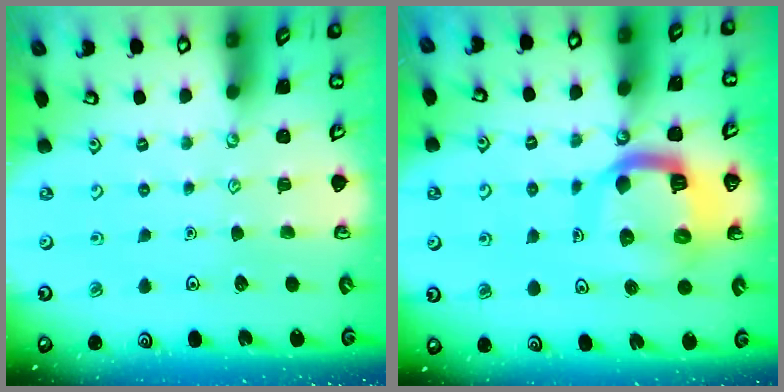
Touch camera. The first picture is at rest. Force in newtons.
{"total": 14.0, "press": 13.9, "slide": 1.6}